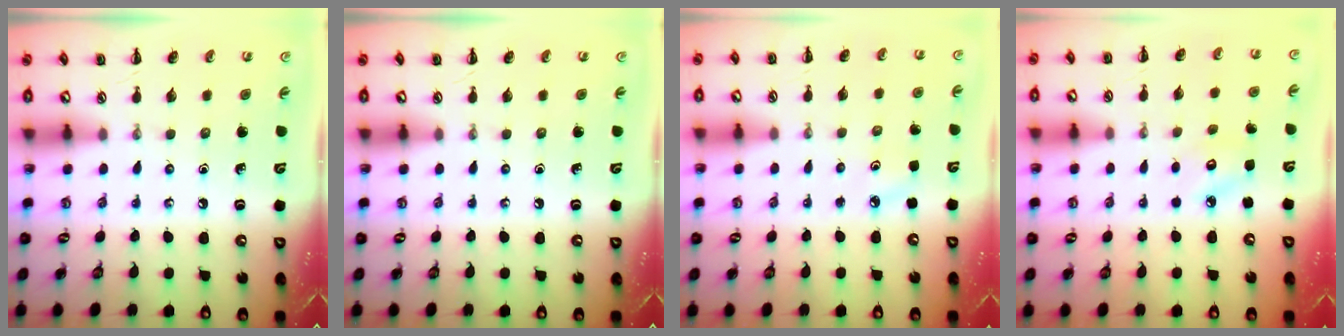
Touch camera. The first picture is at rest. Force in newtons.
{"total": 0.0}
{"total": 5.2, "press": 5.0, "slide": 1.5}
{"total": 4.1, "press": 4.0, "slide": 0.9}